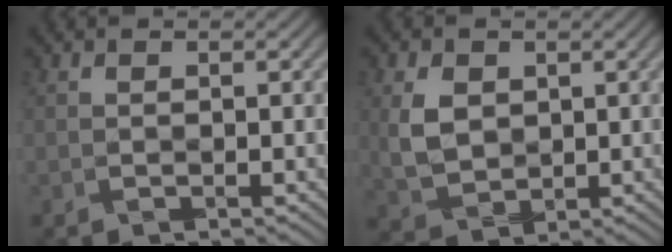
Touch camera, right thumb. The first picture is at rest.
{"total": 5.7, "force": [1.0, 4.3, 3.6], "torque": [-0.092, -0.003, 0.020]}